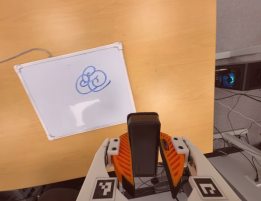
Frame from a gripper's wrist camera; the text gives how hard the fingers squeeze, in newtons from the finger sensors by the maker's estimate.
{"total": 8.8, "left": 7.4, "right": 10.2}